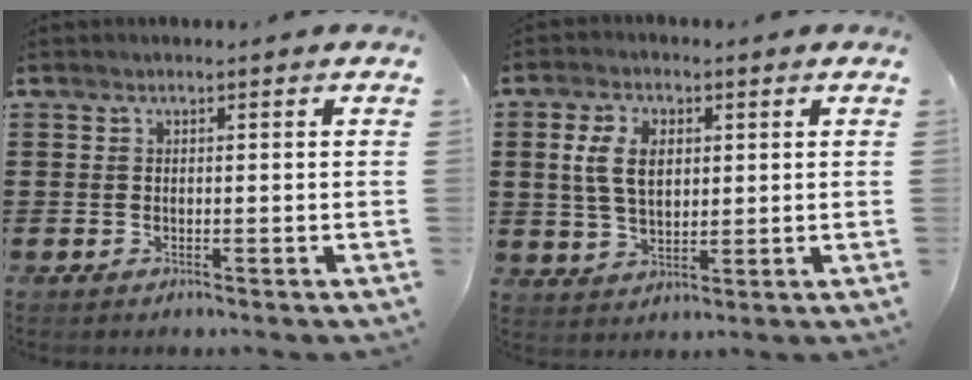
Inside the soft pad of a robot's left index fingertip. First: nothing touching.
{"total": 6.4, "force": [1.5, 3.8, 4.9], "torque": [-0.121, 0.008, 0.021]}